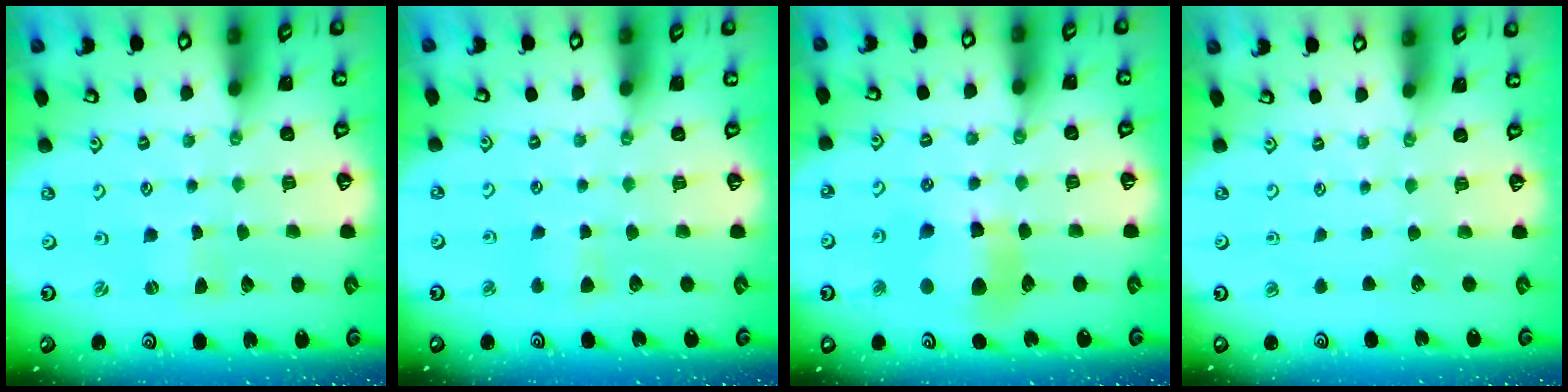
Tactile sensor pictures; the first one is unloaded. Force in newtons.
{"total": 2.9, "press": 2.9, "slide": 0.4}
{"total": 11.1, "press": 11.0, "slide": 1.6}
{"total": 0.0}